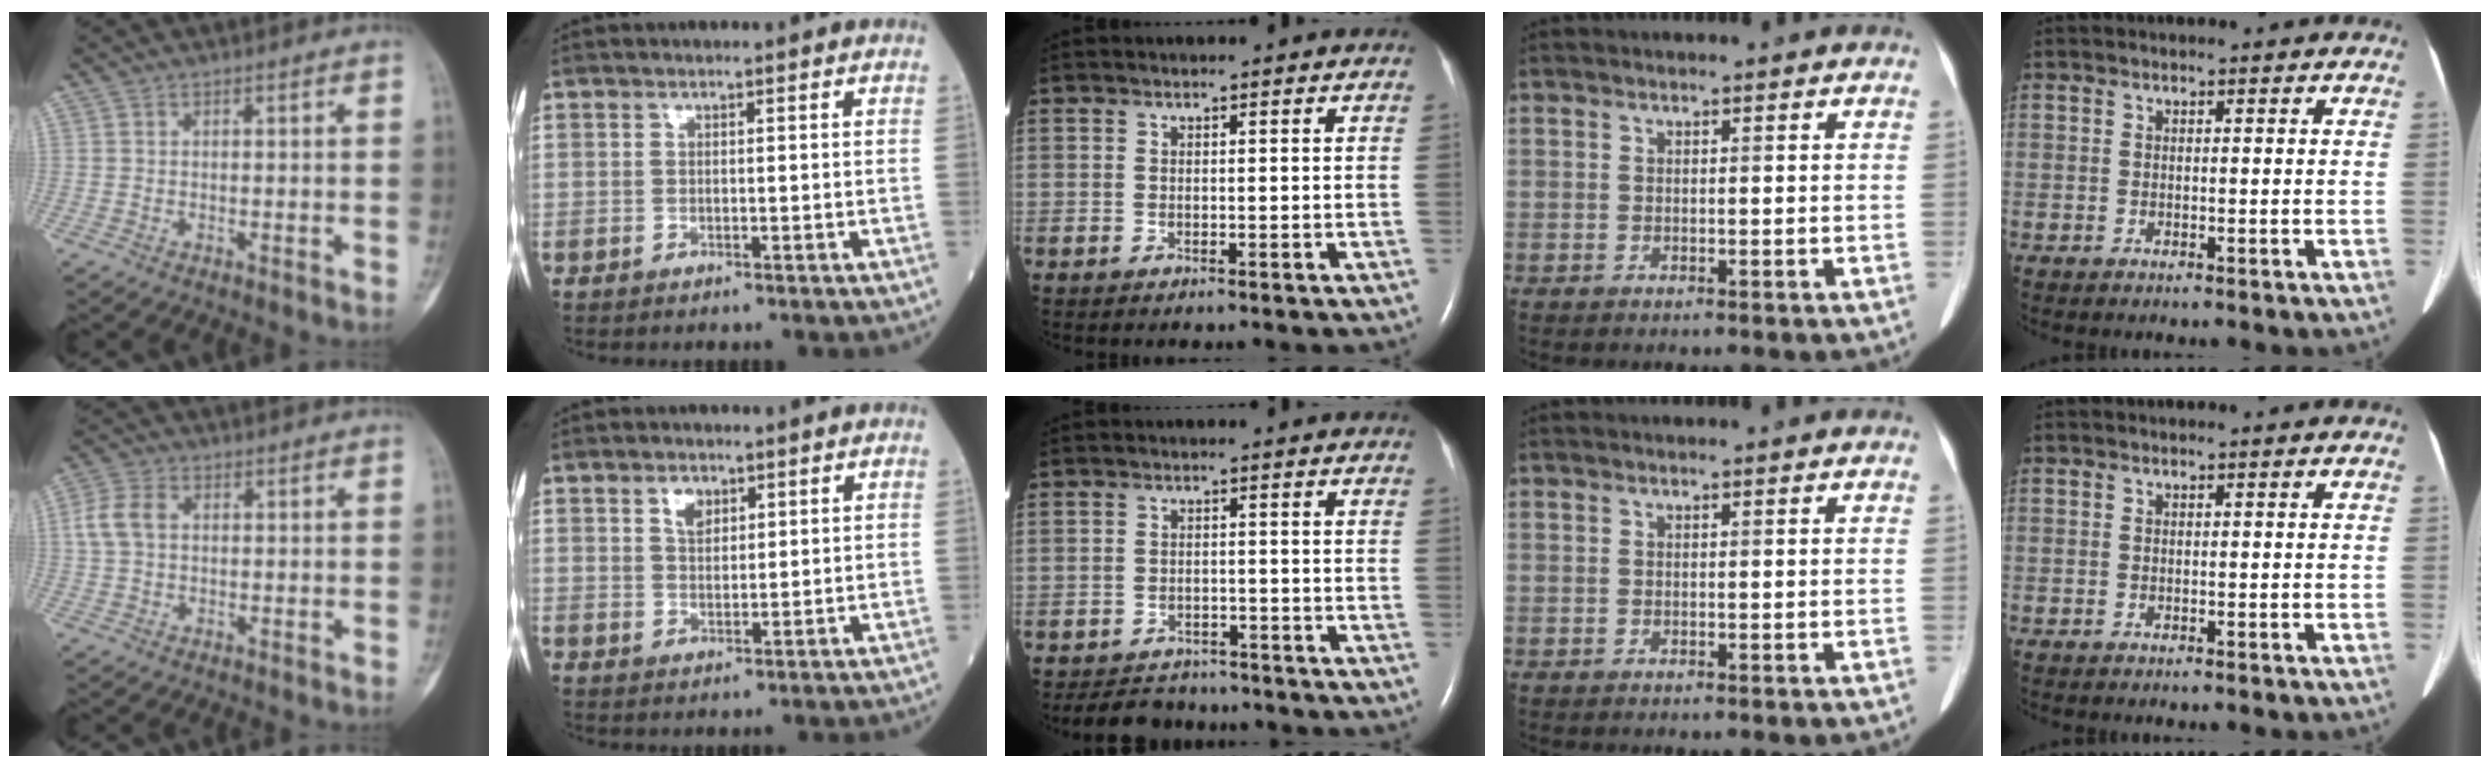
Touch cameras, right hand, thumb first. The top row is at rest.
{"thumb": {"total": 5.0, "force": [0.7, 3.5, 3.6], "torque": [-0.084, 0.013, 0.010]}, "index": {"total": 3.0, "force": [1.7, 1.7, 1.7], "torque": [-0.033, 0.003, 0.033]}, "middle": {"total": 6.3, "force": [-5.7, 2.5, 0.9], "torque": [-0.015, -0.003, -0.081]}}